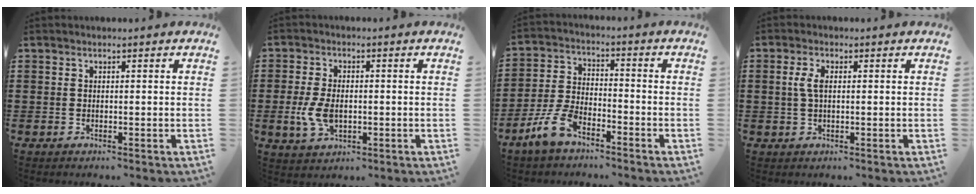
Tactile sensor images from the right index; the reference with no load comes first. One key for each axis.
{"total": 5.5, "fx": -0.9, "fy": 3.2, "fz": 4.4, "tx": -0.113, "ty": -0.007, "tz": -0.022}
{"total": 6.7, "fx": -4.6, "fy": 2.8, "fz": 3.9, "tx": -0.107, "ty": 0.005, "tz": -0.095}
{"total": 3.0, "fx": 0.4, "fy": 1.3, "fz": 2.7, "tx": -0.063, "ty": 0.004, "tz": 0.003}